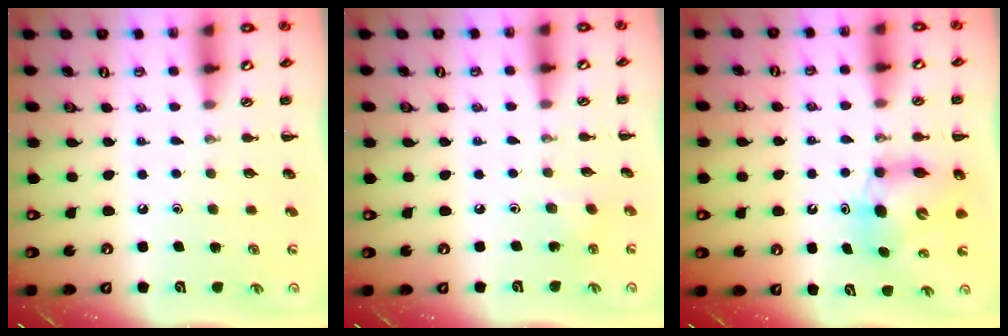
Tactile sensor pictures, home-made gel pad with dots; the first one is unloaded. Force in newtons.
{"total": 2.2, "press": 2.1, "slide": 0.7}
{"total": 6.8, "press": 6.6, "slide": 1.7}